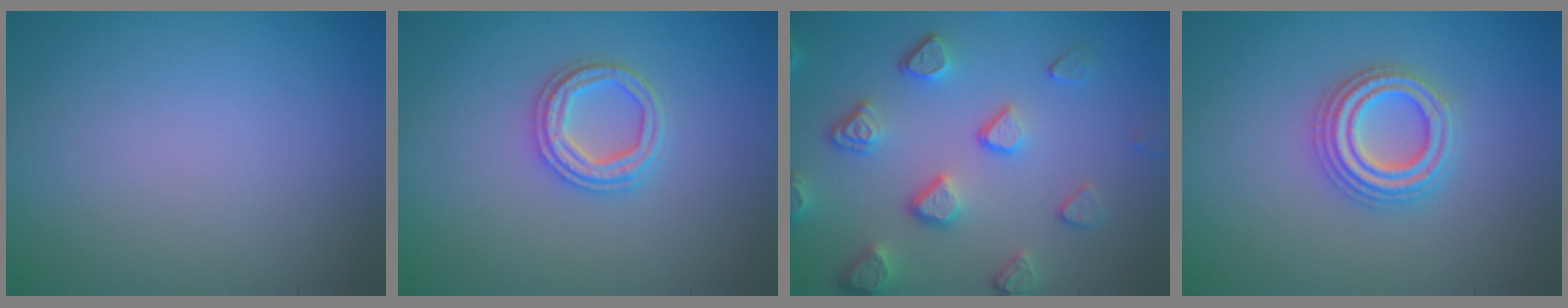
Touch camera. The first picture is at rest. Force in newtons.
{"total": 2.4, "press": 2.4, "slide": 0.3}
{"total": 5.0, "press": 4.0, "slide": 2.9}
{"total": 4.1, "press": 4.0, "slide": 0.8}